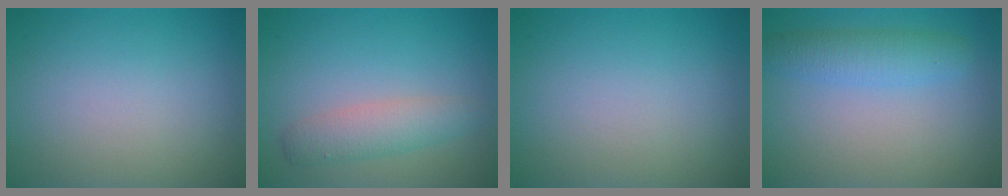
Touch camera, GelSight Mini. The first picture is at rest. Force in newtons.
{"total": 3.0, "press": 3.0, "slide": 0.1}
{"total": 0.0}
{"total": 3.1, "press": 3.1, "slide": 0.0}